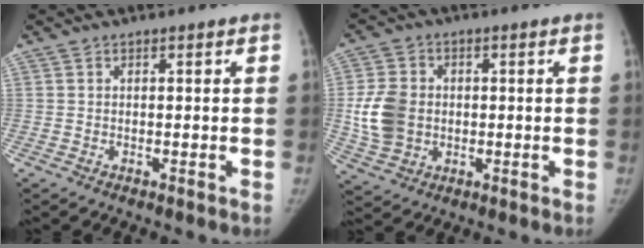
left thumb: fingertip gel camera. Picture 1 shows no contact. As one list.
[{"total": 9.4, "force": [-0.2, 7.6, 5.5], "torque": [-0.094, 0.005, 0.002]}]